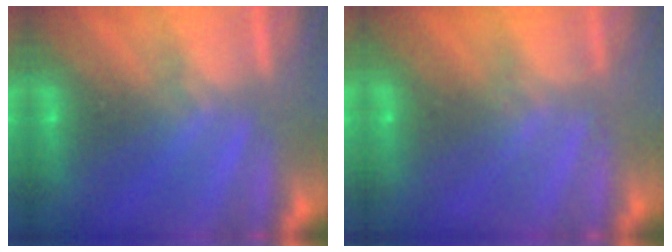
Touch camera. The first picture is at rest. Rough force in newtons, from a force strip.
{"total": 1.9}